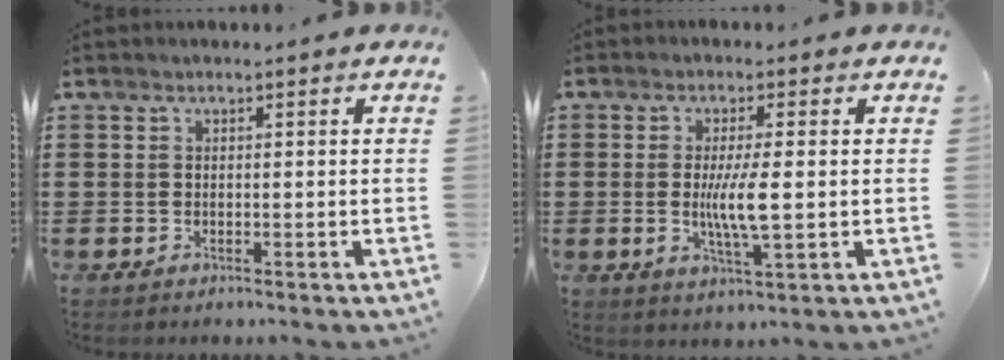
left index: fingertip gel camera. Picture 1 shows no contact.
{"total": 6.1, "force": [-0.1, 0.9, 6.1], "torque": [-0.122, -0.008, -0.008]}